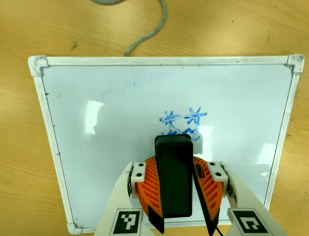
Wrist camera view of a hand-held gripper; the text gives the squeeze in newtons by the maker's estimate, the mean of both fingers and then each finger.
{"total": 13.1, "left": 13.1, "right": 13.0}